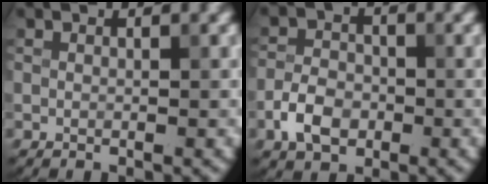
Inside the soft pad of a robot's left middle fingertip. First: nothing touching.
{"total": 3.8, "force": [-1.6, 2.5, 2.2], "torque": [-0.042, 0.003, -0.036]}